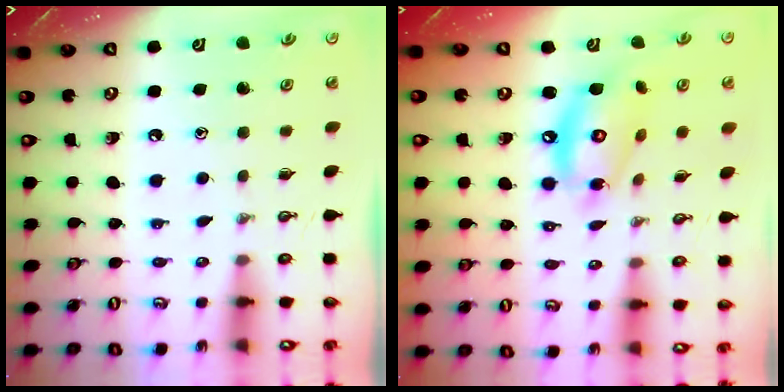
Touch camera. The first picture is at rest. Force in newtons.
{"total": 13.3, "press": 13.3, "slide": 1.2}